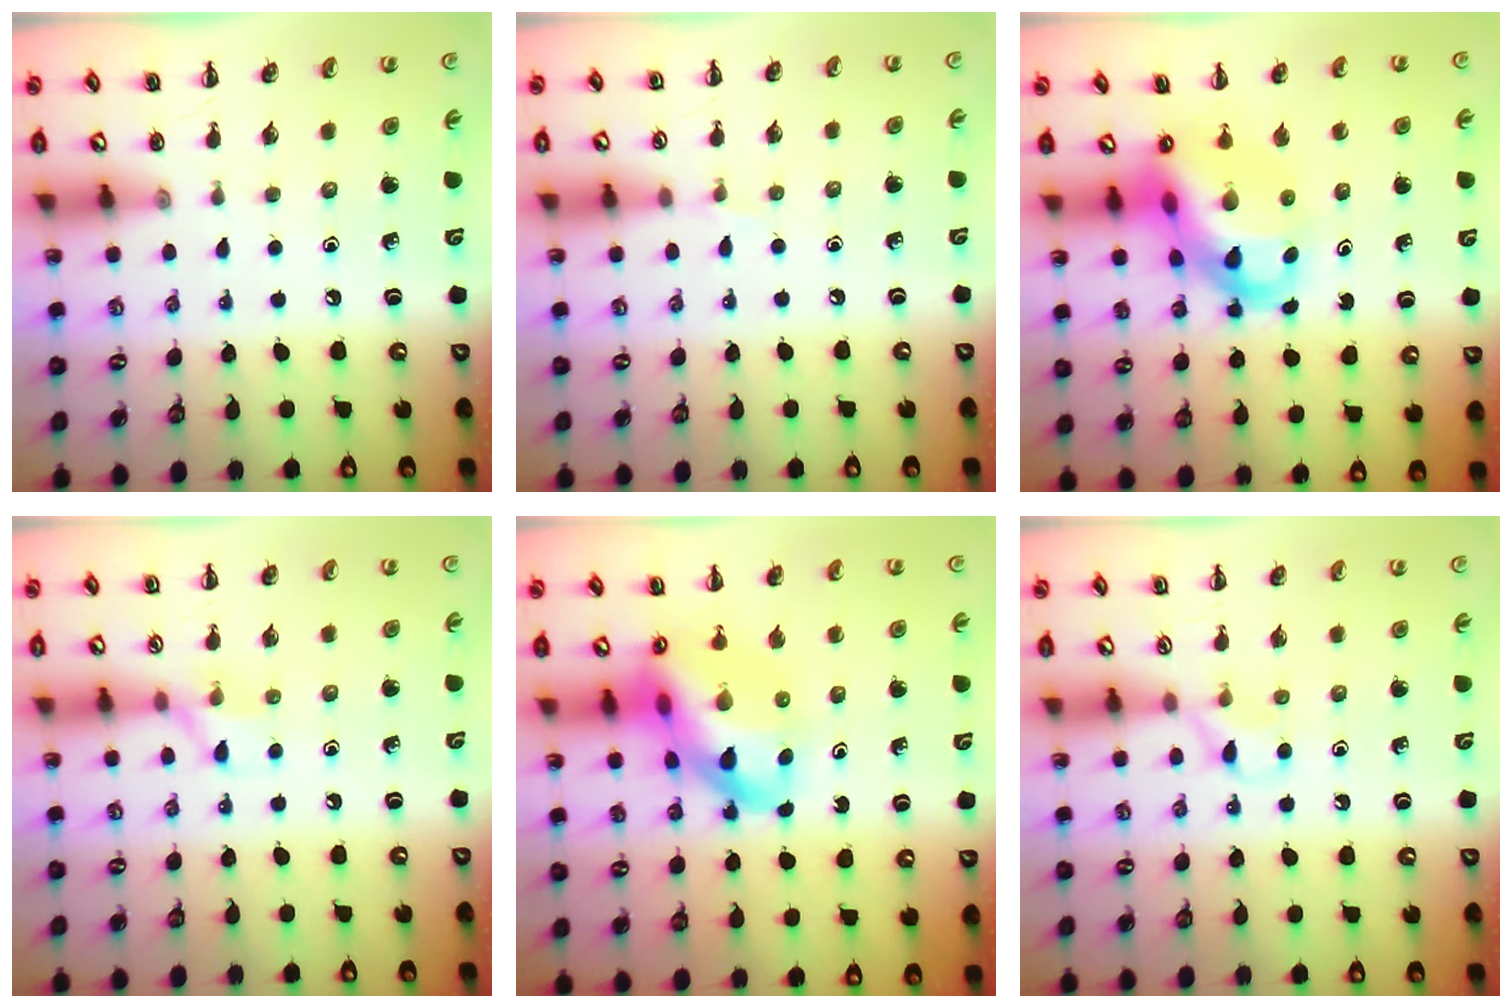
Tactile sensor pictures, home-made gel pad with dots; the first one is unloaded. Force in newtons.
{"total": 3.6, "press": 3.3, "slide": 1.3}
{"total": 12.8, "press": 12.4, "slide": 3.2}
{"total": 6.1, "press": 6.1, "slide": 1.0}
{"total": 18.0, "press": 17.3, "slide": 4.8}
{"total": 5.9, "press": 5.7, "slide": 1.8}